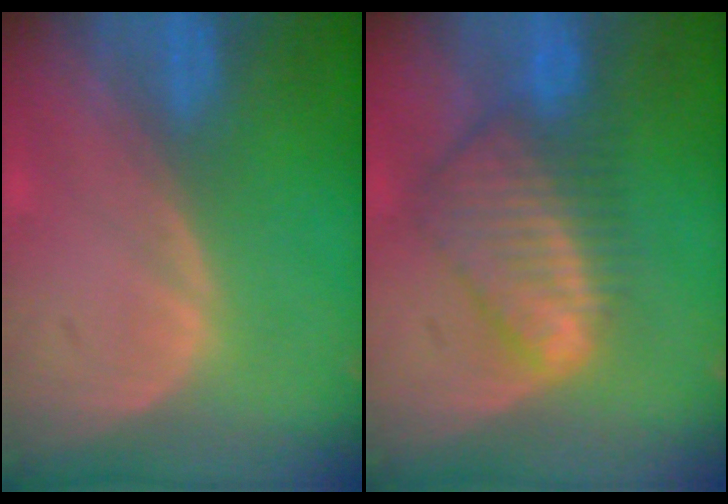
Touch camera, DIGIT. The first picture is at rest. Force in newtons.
{"total": 8.4, "press": 7.3, "slide": 4.1}